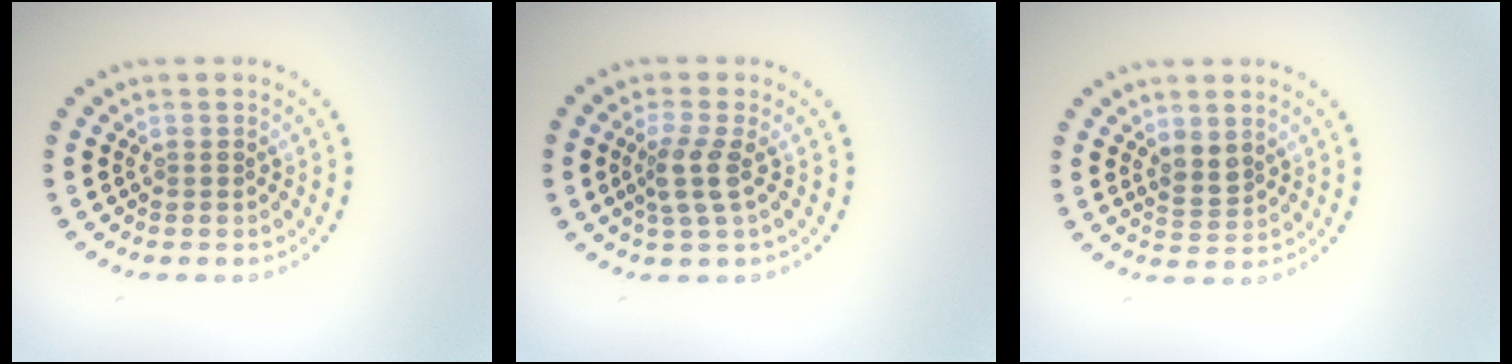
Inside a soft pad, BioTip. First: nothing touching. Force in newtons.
{"total": 2.4, "press": 2.0, "slide": 1.4}
{"total": 1.7, "press": 1.6, "slide": 0.7}